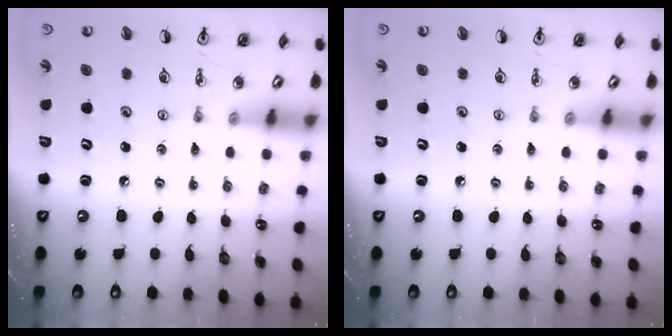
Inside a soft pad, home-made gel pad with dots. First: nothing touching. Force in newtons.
{"total": 0.0}